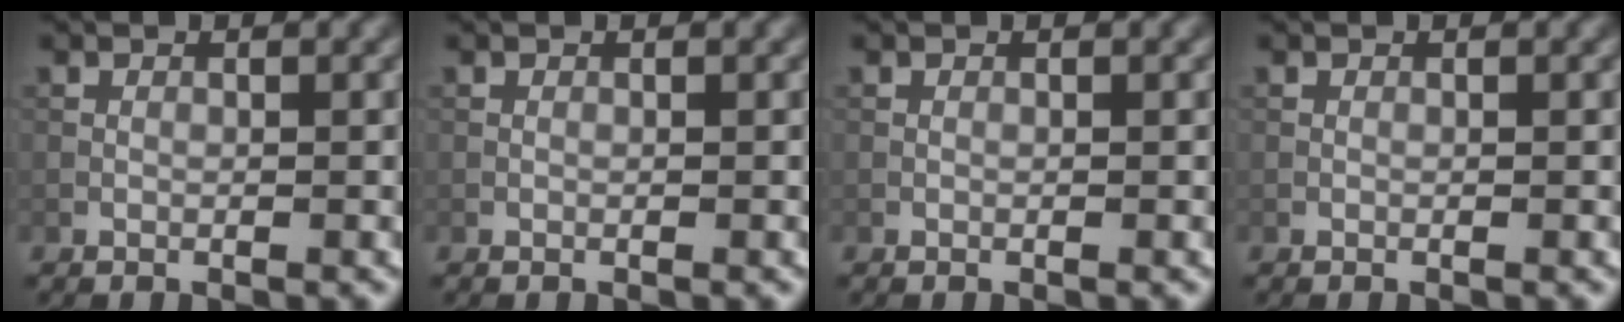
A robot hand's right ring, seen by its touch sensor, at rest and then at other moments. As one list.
[{"total": 0.0}, {"total": 0.0}, {"total": 0.0}]